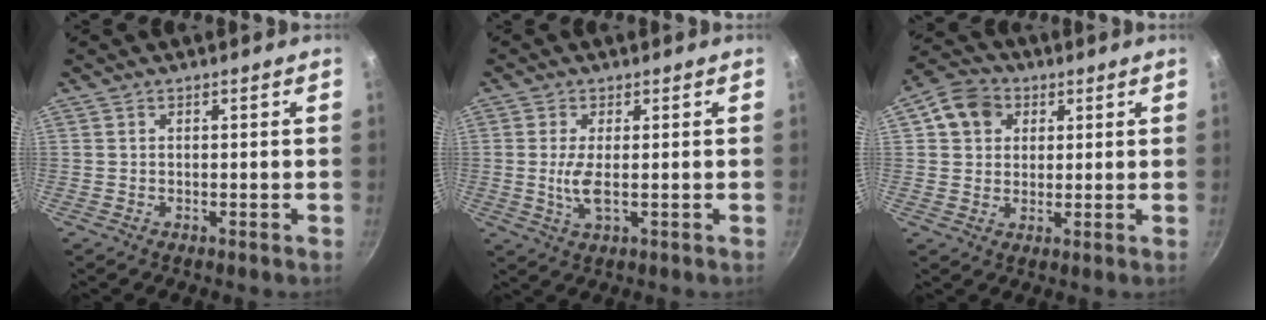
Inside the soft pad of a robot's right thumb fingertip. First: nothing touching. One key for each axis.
{"total": 4.3, "fx": -0.1, "fy": 1.3, "fz": 4.1, "tx": -0.093, "ty": -0.007, "tz": -0.003}
{"total": 7.8, "fx": 2.7, "fy": 6.5, "fz": 3.2, "tx": -0.026, "ty": 0.006, "tz": 0.036}